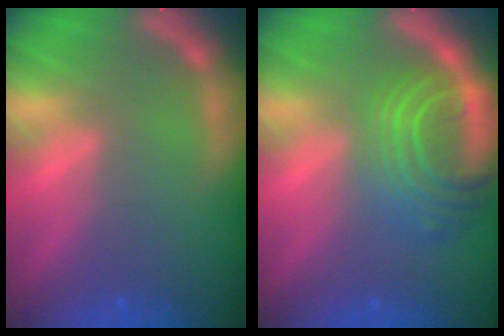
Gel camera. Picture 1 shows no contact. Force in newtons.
{"total": 8.5}